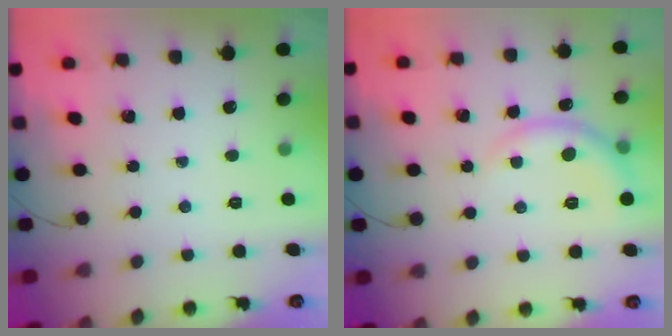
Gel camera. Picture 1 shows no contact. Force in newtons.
{"total": 6.7, "press": 6.7, "slide": 0.7}